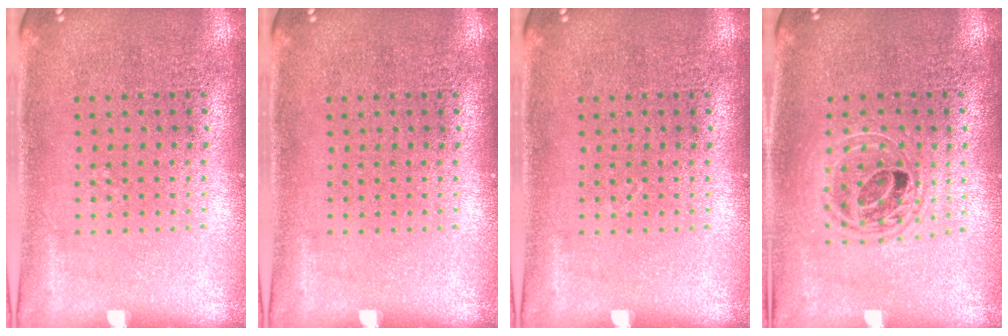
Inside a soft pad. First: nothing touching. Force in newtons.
{"total": 0.0}
{"total": 0.0}
{"total": 1.7, "press": 1.4, "slide": 0.9}